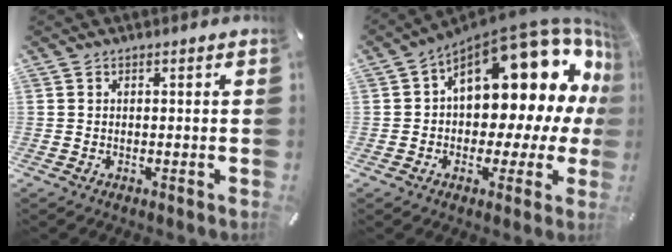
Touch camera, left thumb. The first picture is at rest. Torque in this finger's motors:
{"motor_torque": [1.18, 1.47, 1.01, 0.36, 0.19]}